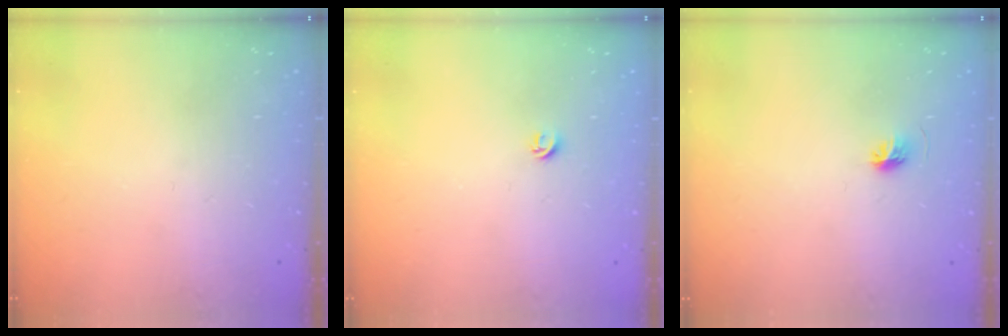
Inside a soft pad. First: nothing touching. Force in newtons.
{"total": 4.3, "press": 4.3, "slide": 0.4}
{"total": 4.2, "press": 3.9, "slide": 1.4}